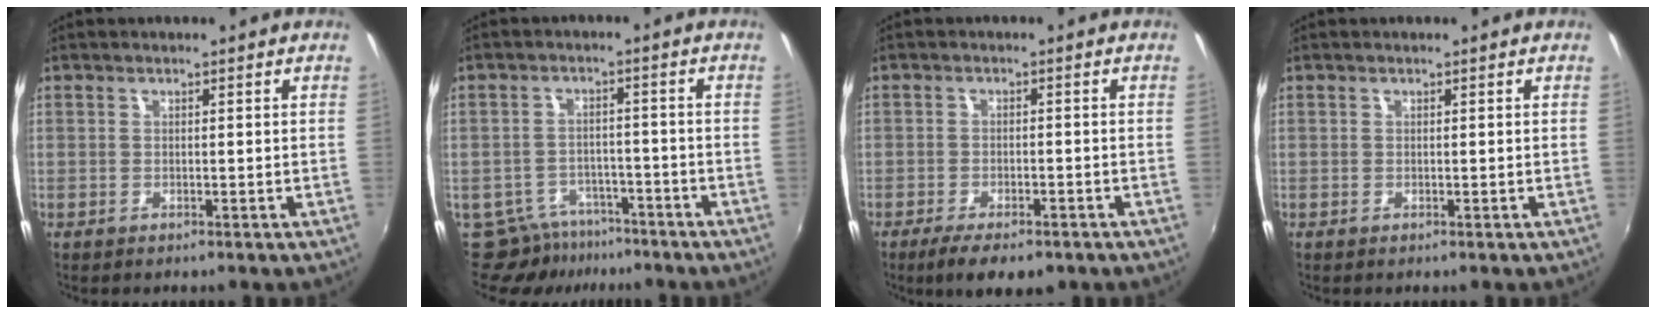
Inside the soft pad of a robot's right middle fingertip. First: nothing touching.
{"total": 7.9, "force": [-6.6, 4.2, 1.1], "torque": [-0.028, 0.007, -0.099]}
{"total": 7.5, "force": [-5.4, 2.5, 4.6], "torque": [-0.101, -0.022, -0.085]}
{"total": 0.0}